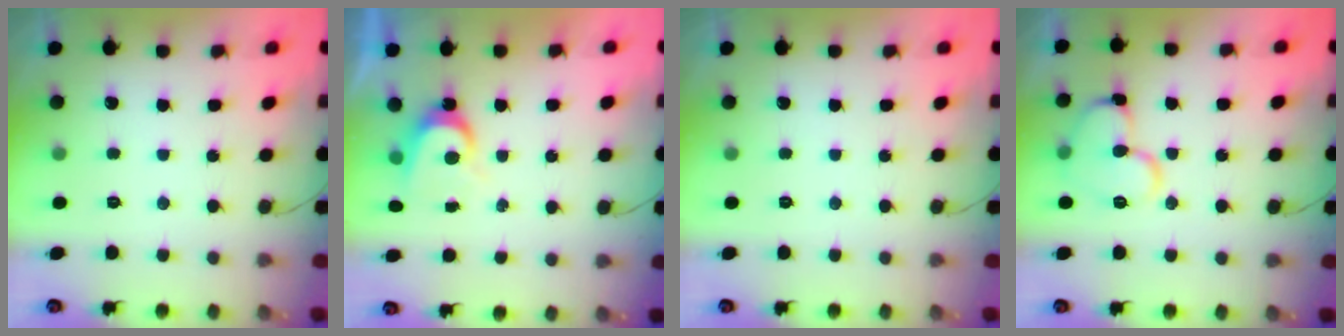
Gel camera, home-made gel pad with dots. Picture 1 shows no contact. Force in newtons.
{"total": 4.8, "press": 4.8, "slide": 0.4}
{"total": 0.0}
{"total": 12.1, "press": 12.0, "slide": 1.4}